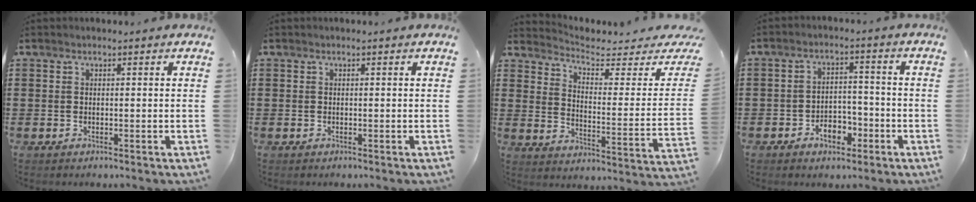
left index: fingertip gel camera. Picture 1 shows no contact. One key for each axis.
{"total": 0.0}
{"total": 3.8, "fx": 3.2, "fy": 0.9, "fz": 1.9, "tx": -0.052, "ty": -0.029, "tz": 0.048}
{"total": 4.6, "fx": -2.8, "fy": 2.6, "fz": 2.5, "tx": -0.036, "ty": 0.005, "tz": -0.055}